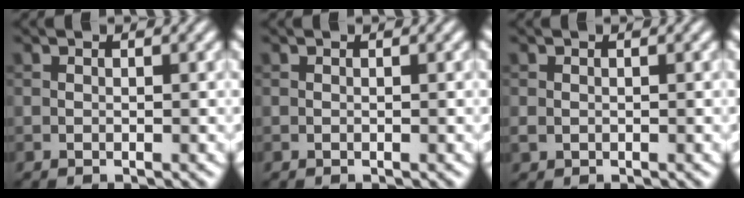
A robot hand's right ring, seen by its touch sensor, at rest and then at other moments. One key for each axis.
{"total": 0.0}
{"total": 0.6, "fx": 0.0, "fy": 0.6, "fz": 0.2, "tx": -0.002, "ty": -0.003, "tz": 0.000}